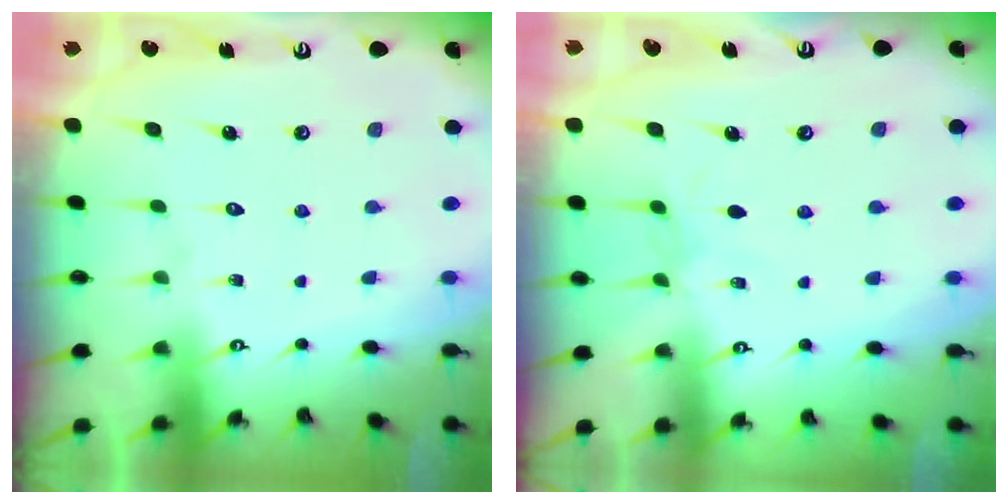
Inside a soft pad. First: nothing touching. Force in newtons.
{"total": 3.2, "press": 3.2, "slide": 0.4}